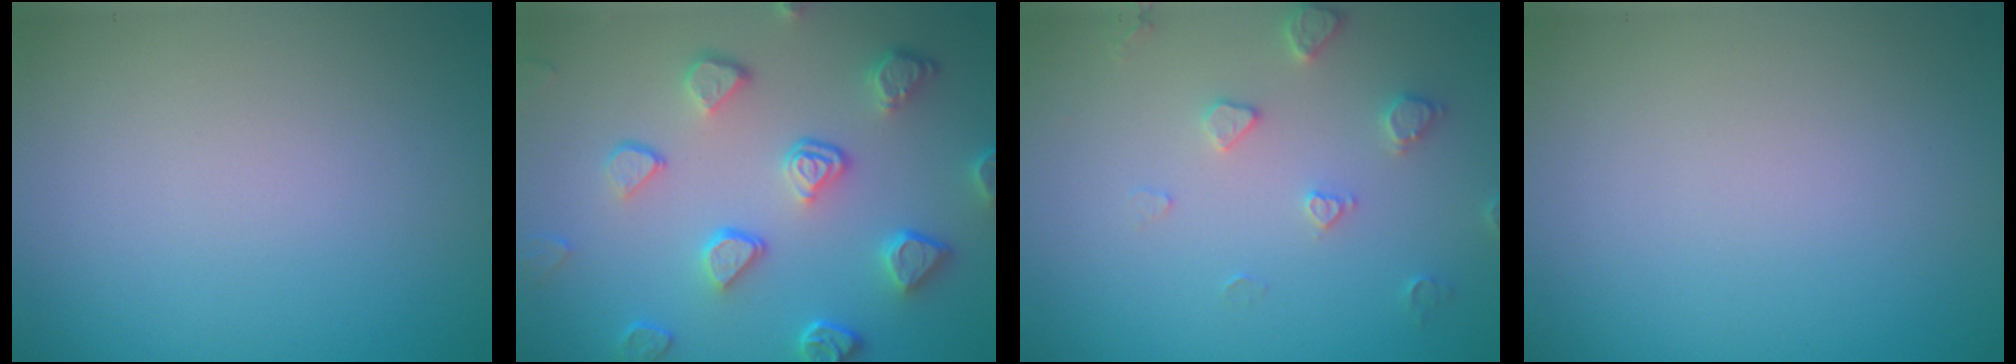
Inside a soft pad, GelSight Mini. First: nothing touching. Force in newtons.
{"total": 5.2, "press": 4.2, "slide": 3.0}
{"total": 2.2, "press": 2.2, "slide": 0.4}
{"total": 0.0}